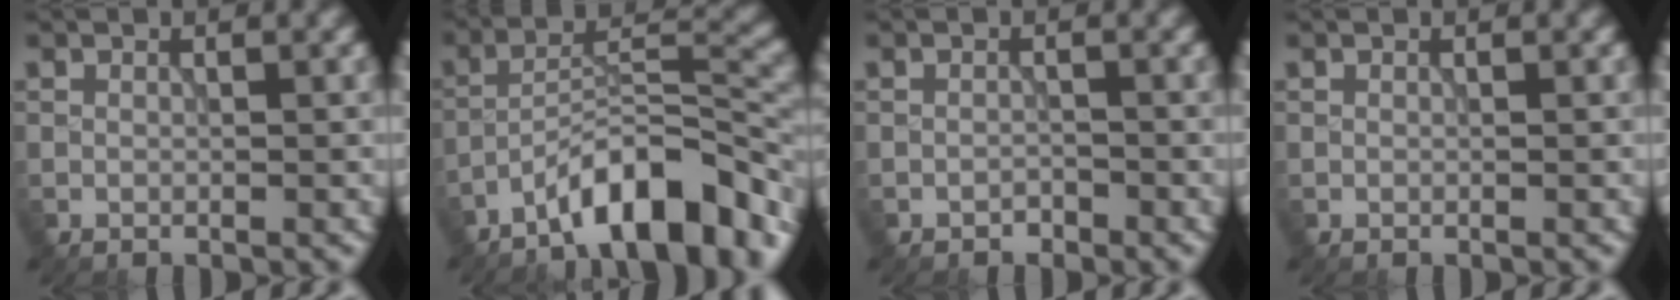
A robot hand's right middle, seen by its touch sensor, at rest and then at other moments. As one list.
[{"total": 9.6, "force": [-6.7, 2.5, 6.4], "torque": [-0.093, 0.015, -0.119]}, {"total": 0.8, "force": [-0.7, 0.4, 0.2], "torque": [-0.001, -0.001, -0.012]}, {"total": 0.0}]